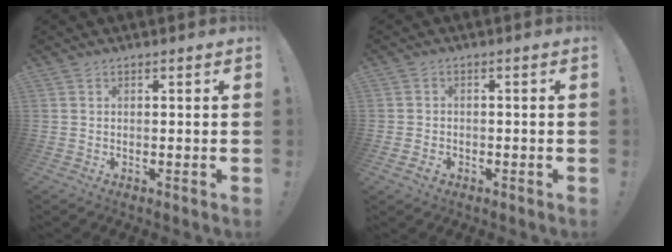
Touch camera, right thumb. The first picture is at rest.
{"total": 2.9, "force": [-1.3, 2.3, 1.4], "torque": [-0.018, 0.002, -0.025]}